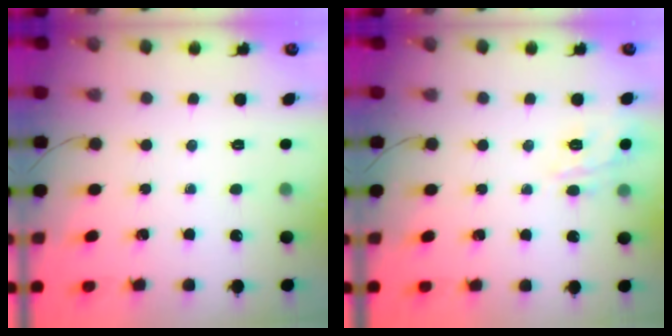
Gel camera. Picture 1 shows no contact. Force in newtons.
{"total": 8.9, "press": 8.9, "slide": 0.6}